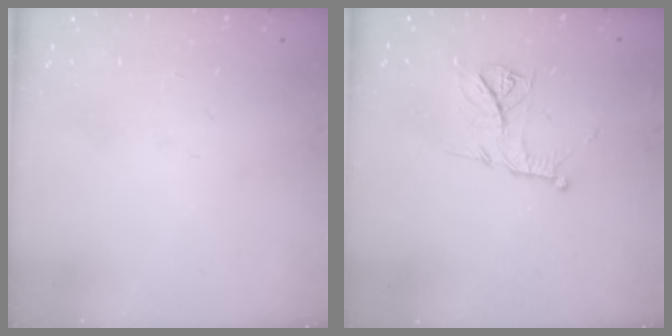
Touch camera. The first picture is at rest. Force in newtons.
{"total": 10.3, "press": 10.3, "slide": 0.1}